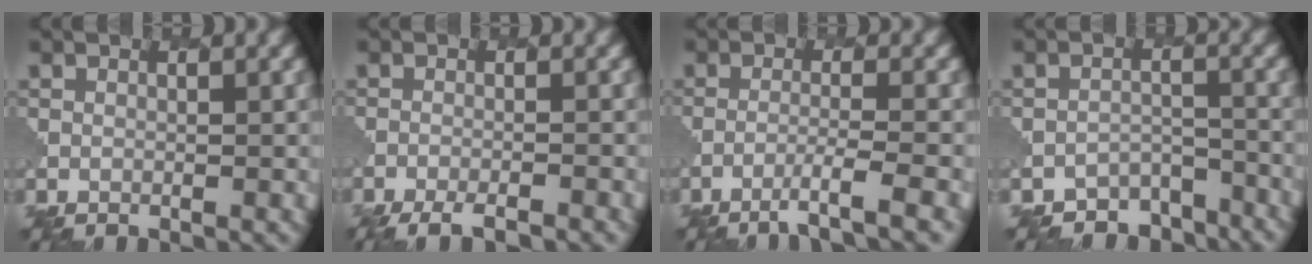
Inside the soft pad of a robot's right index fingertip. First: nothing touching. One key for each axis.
{"total": 5.7, "fx": -4.8, "fy": 1.3, "fz": 2.8, "tx": -0.034, "ty": -0.007, "tz": -0.066}
{"total": 3.5, "fx": -2.3, "fy": 0.1, "fz": 2.6, "tx": -0.037, "ty": 0.007, "tz": -0.053}
{"total": 4.6, "fx": -4.2, "fy": 1.7, "fz": 0.5, "tx": 0.000, "ty": -0.002, "tz": -0.058}